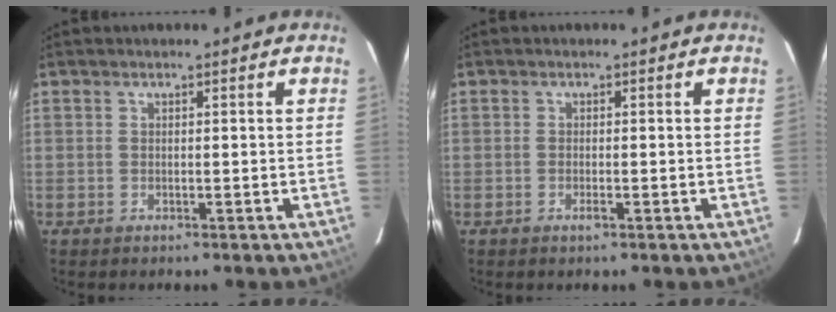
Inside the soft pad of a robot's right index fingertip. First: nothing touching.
{"total": 0.9, "force": [-0.5, 0.2, 0.7], "torque": [-0.014, 0.000, -0.009]}